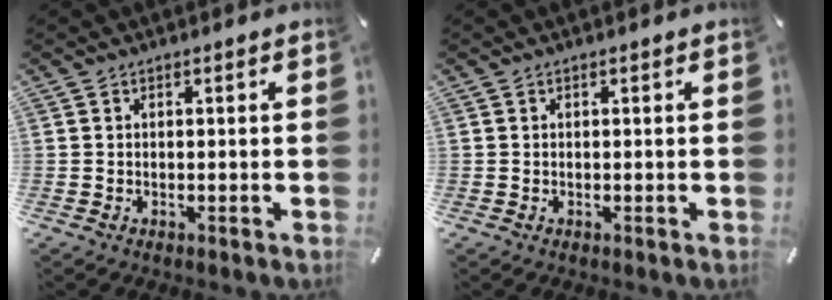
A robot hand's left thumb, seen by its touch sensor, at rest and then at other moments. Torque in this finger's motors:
{"motor_torque": [-0.01, 0.02, 0.00, 0.00, 0.00]}